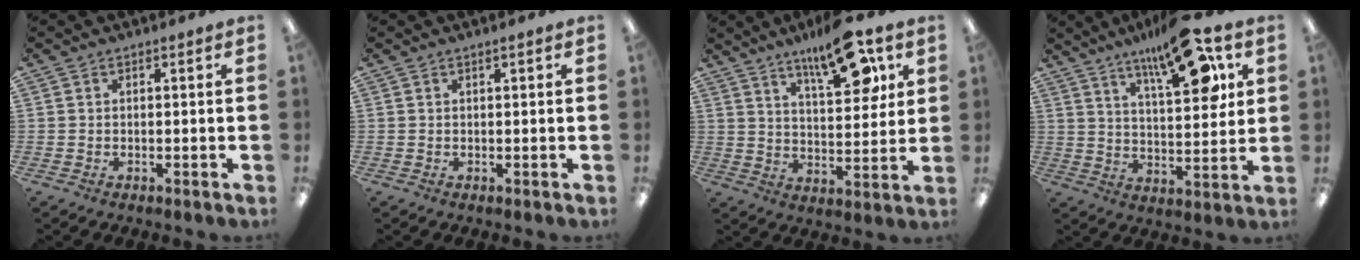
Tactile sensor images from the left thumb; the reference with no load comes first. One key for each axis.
{"total": 0.7, "fx": 0.4, "fy": 0.1, "fz": 0.6, "tx": -0.012, "ty": 0.001, "tz": 0.007}
{"total": 15.5, "fx": 10.0, "fy": 5.5, "fz": 10.5, "tx": -0.150, "ty": -0.047, "tz": 0.162}
{"total": 17.4, "fx": 10.9, "fy": 5.5, "fz": 12.5, "tx": -0.188, "ty": -0.048, "tz": 0.171}